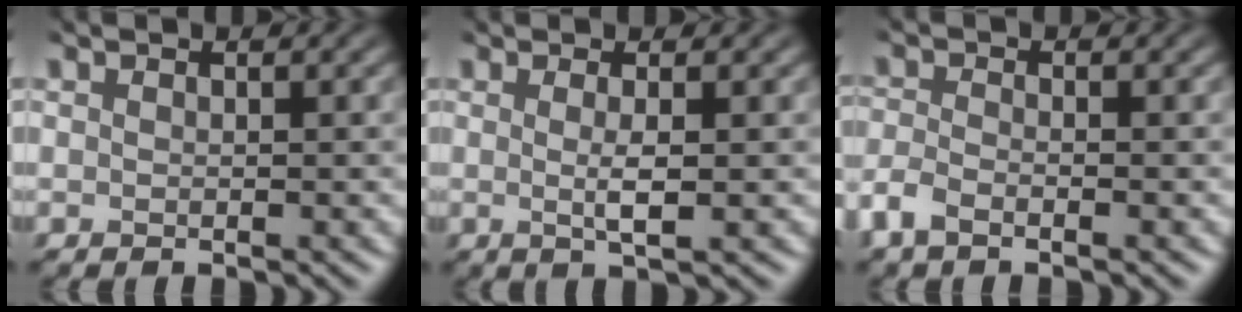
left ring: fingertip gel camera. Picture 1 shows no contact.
{"total": 2.5, "force": [0.0, 0.4, 2.5], "torque": [-0.047, -0.004, 0.000]}
{"total": 2.4, "force": [-1.9, 0.6, 1.3], "torque": [-0.044, -0.004, -0.037]}